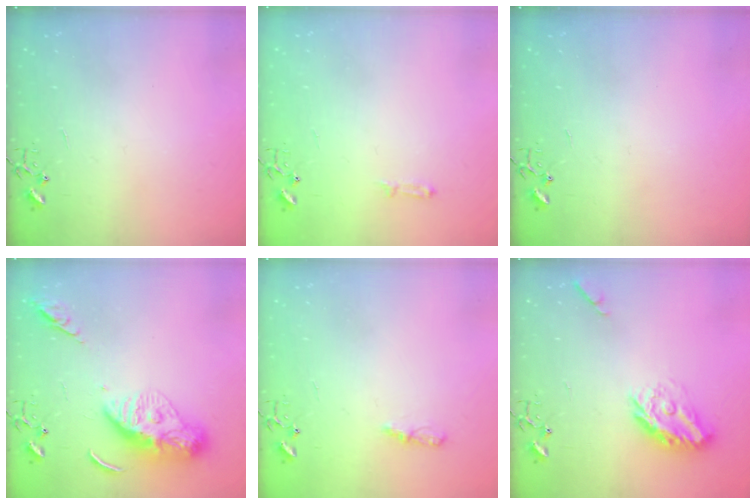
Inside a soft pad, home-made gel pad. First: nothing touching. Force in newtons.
{"total": 3.0, "press": 2.9, "slide": 0.5}
{"total": 0.0}
{"total": 13.0, "press": 13.0, "slide": 1.1}
{"total": 4.8, "press": 4.8, "slide": 0.5}
{"total": 13.1, "press": 13.1, "slide": 0.6}